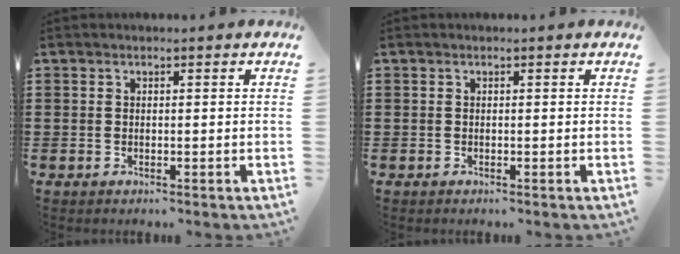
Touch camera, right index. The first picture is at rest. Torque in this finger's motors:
{"motor_torque": [0.60, 0.14, 0.05, 0.02]}